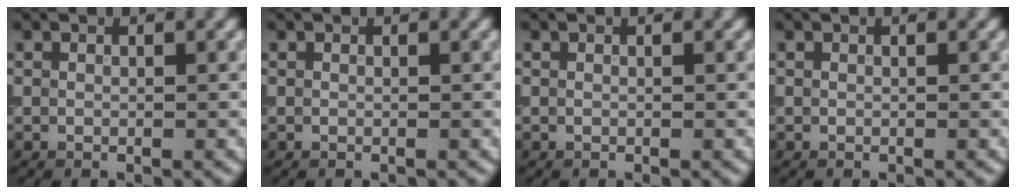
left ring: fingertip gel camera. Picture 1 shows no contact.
{"total": 0.0}
{"total": 0.0}
{"total": 0.0}